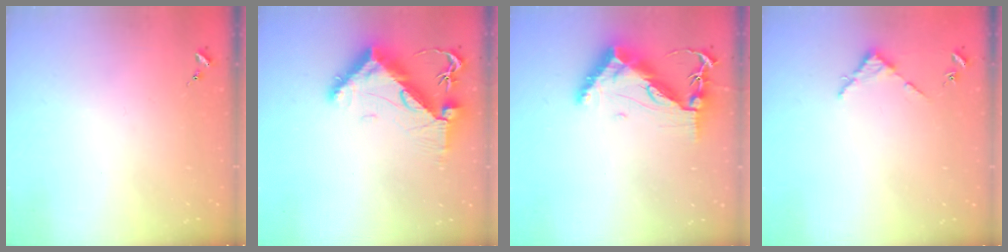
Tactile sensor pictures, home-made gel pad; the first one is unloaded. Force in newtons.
{"total": 10.8, "press": 10.8, "slide": 1.3}
{"total": 12.4, "press": 12.3, "slide": 1.4}
{"total": 2.7, "press": 2.7, "slide": 0.3}